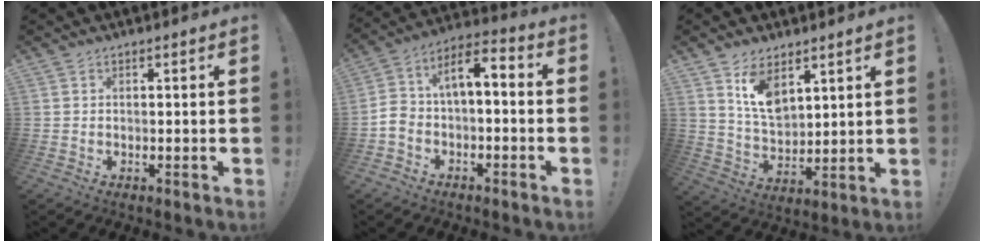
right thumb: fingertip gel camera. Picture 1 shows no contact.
{"total": 7.2, "force": [-2.8, 4.5, 4.9], "torque": [-0.088, 0.023, -0.051]}
{"total": 10.4, "force": [6.6, 6.0, 5.4], "torque": [-0.092, -0.042, 0.127]}